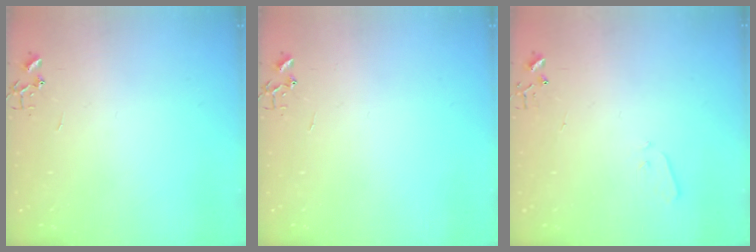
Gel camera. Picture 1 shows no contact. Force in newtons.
{"total": 0.0}
{"total": 3.4, "press": 3.3, "slide": 0.5}